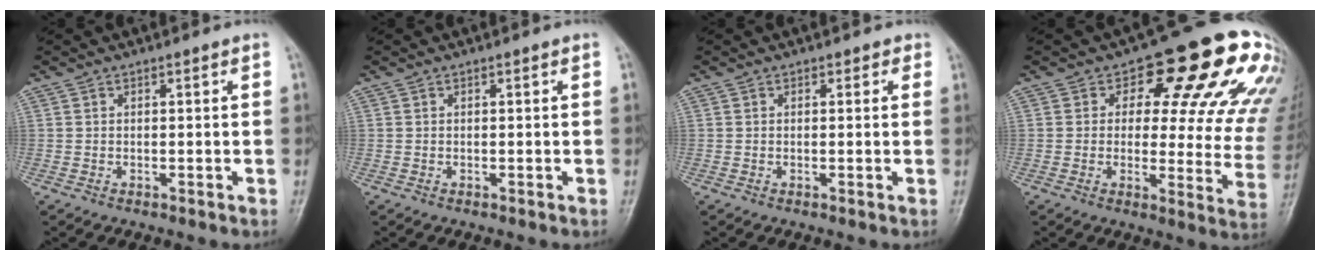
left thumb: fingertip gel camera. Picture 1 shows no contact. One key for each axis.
{"total": 0.0}
{"total": 1.0, "fx": 0.5, "fy": 0.8, "fz": 0.3, "tx": 0.011, "ty": -0.002, "tz": 0.001}
{"total": 20.3, "fx": 10.1, "fy": 9.4, "fz": 14.9, "tx": -0.133, "ty": -0.029, "tz": 0.110}